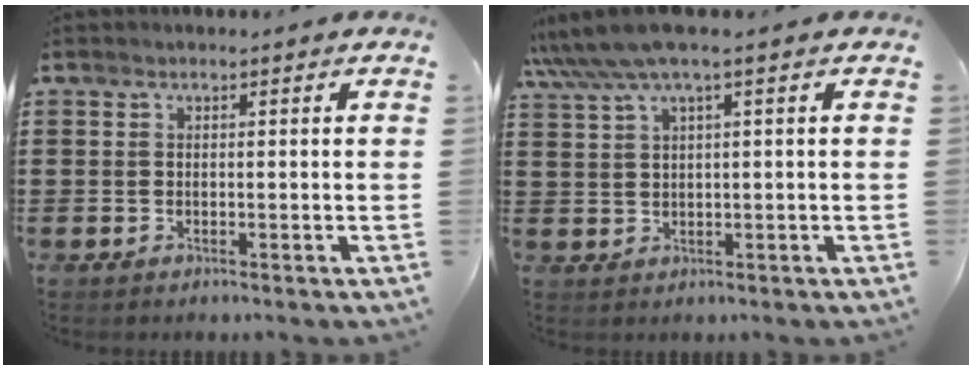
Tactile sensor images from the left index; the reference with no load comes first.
{"total": 4.5, "force": [2.5, 0.1, 3.8], "torque": [-0.087, -0.005, 0.041]}